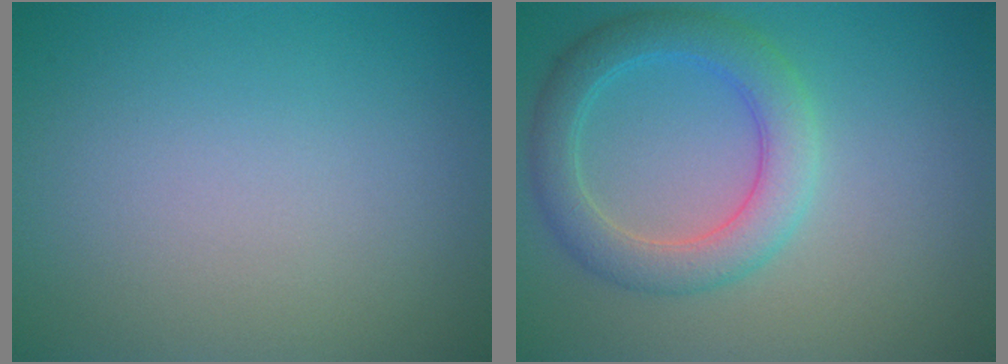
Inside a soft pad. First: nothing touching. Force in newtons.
{"total": 4.4, "press": 4.4, "slide": 0.2}